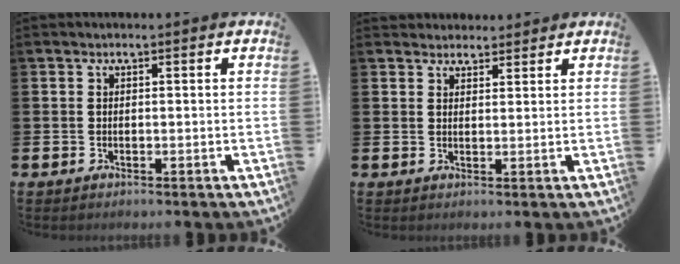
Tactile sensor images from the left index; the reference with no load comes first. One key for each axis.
{"total": 2.7, "fx": 2.6, "fy": 0.8, "fz": -0.3, "tx": 0.007, "ty": -0.009, "tz": 0.047}